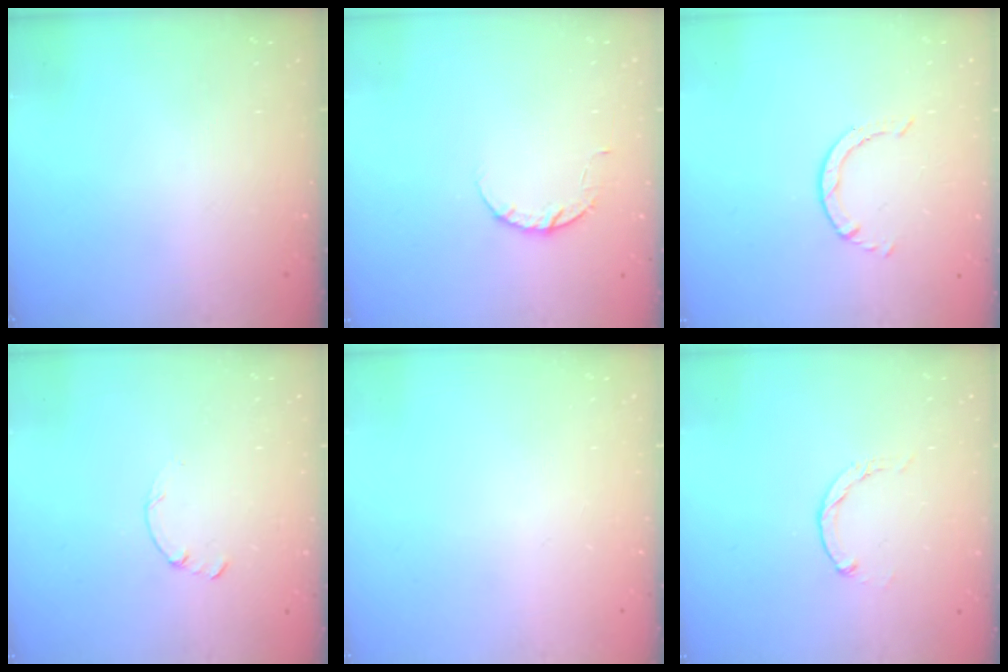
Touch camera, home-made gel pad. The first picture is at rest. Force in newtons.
{"total": 4.5, "press": 4.5, "slide": 0.5}
{"total": 0.6, "press": 0.6, "slide": 0.1}
{"total": 0.0}
{"total": 0.0}
{"total": 0.0}